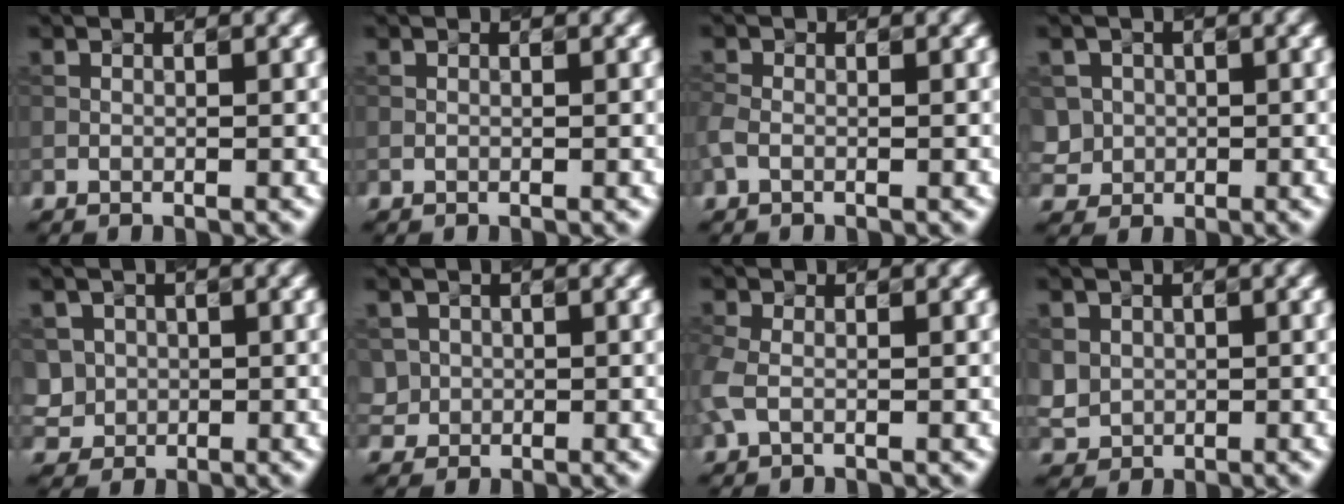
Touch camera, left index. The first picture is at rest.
{"total": 0.0}
{"total": 1.5, "force": [-0.5, 1.0, 1.0], "torque": [-0.032, 0.000, -0.015]}
{"total": 3.0, "force": [0.2, 2.9, 0.3], "torque": [-0.005, 0.010, 0.005]}
{"total": 3.3, "force": [0.4, 3.2, 0.6], "torque": [-0.013, 0.009, 0.008]}
{"total": 1.8, "force": [0.2, 1.8, -0.1], "torque": [0.005, -0.001, 0.006]}
{"total": 2.6, "force": [-0.2, 1.7, 1.9], "torque": [-0.063, 0.001, -0.012]}
{"total": 2.4, "force": [0.5, 2.3, 0.5], "torque": [-0.016, 0.000, 0.013]}